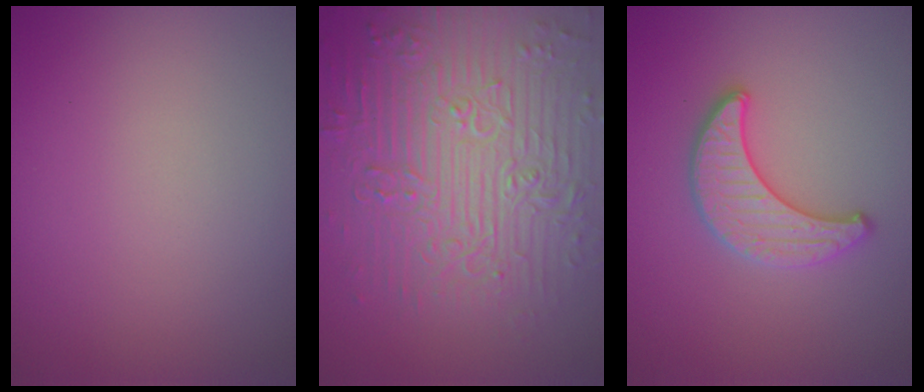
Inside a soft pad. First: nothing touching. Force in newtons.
{"total": 9.4, "press": 6.8, "slide": 6.5}
{"total": 3.1, "press": 3.1, "slide": 0.2}